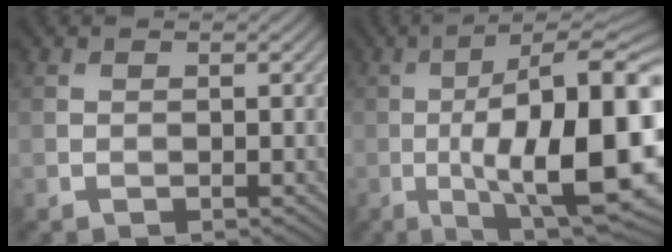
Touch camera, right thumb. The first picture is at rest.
{"total": 20.1, "force": [-3.2, 6.5, 18.7], "torque": [-0.268, -0.012, -0.043]}